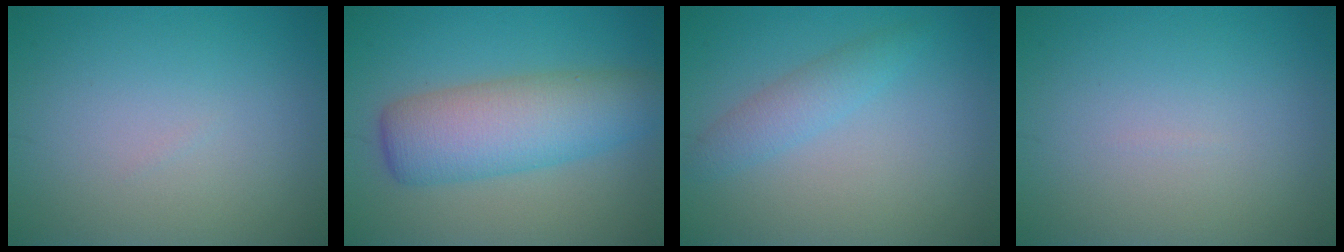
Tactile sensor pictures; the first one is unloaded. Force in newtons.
{"total": 7.0, "press": 7.0, "slide": 0.2}
{"total": 2.2, "press": 2.2, "slide": 0.1}
{"total": 0.0}